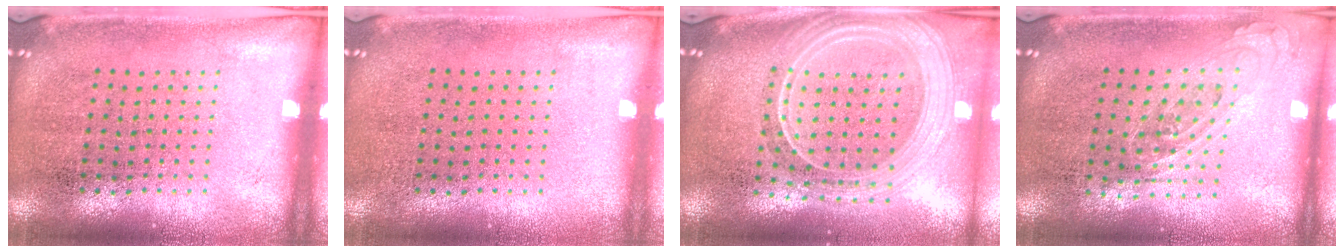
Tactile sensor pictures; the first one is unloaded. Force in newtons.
{"total": 0.0}
{"total": 2.6, "press": 2.2, "slide": 1.4}
{"total": 0.8, "press": 0.7, "slide": 0.3}